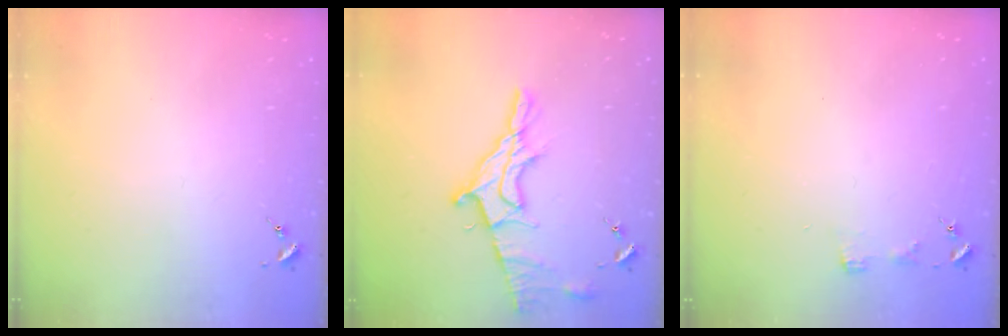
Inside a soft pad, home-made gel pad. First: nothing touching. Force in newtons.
{"total": 13.5, "press": 13.4, "slide": 1.3}
{"total": 3.4, "press": 3.3, "slide": 0.4}